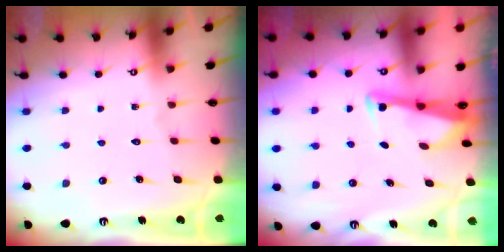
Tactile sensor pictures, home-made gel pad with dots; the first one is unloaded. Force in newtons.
{"total": 2.9, "press": 2.9, "slide": 0.4}